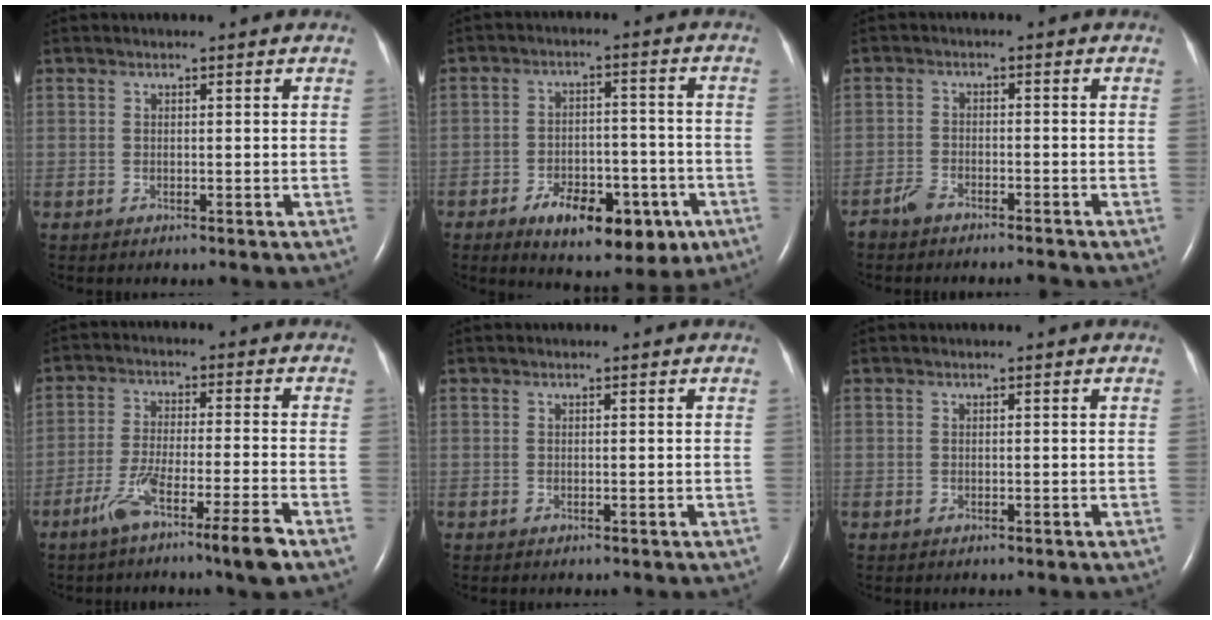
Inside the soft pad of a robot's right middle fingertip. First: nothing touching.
{"total": 12.6, "force": [-6.6, 5.9, 8.9], "torque": [-0.119, 0.007, -0.089]}
{"total": 3.6, "force": [-3.2, 0.8, 1.3], "torque": [-0.026, -0.004, -0.057]}
{"total": 9.2, "force": [-5.8, -0.6, 7.1], "torque": [-0.129, -0.019, -0.106]}
{"total": 0.0}
{"total": 0.0}